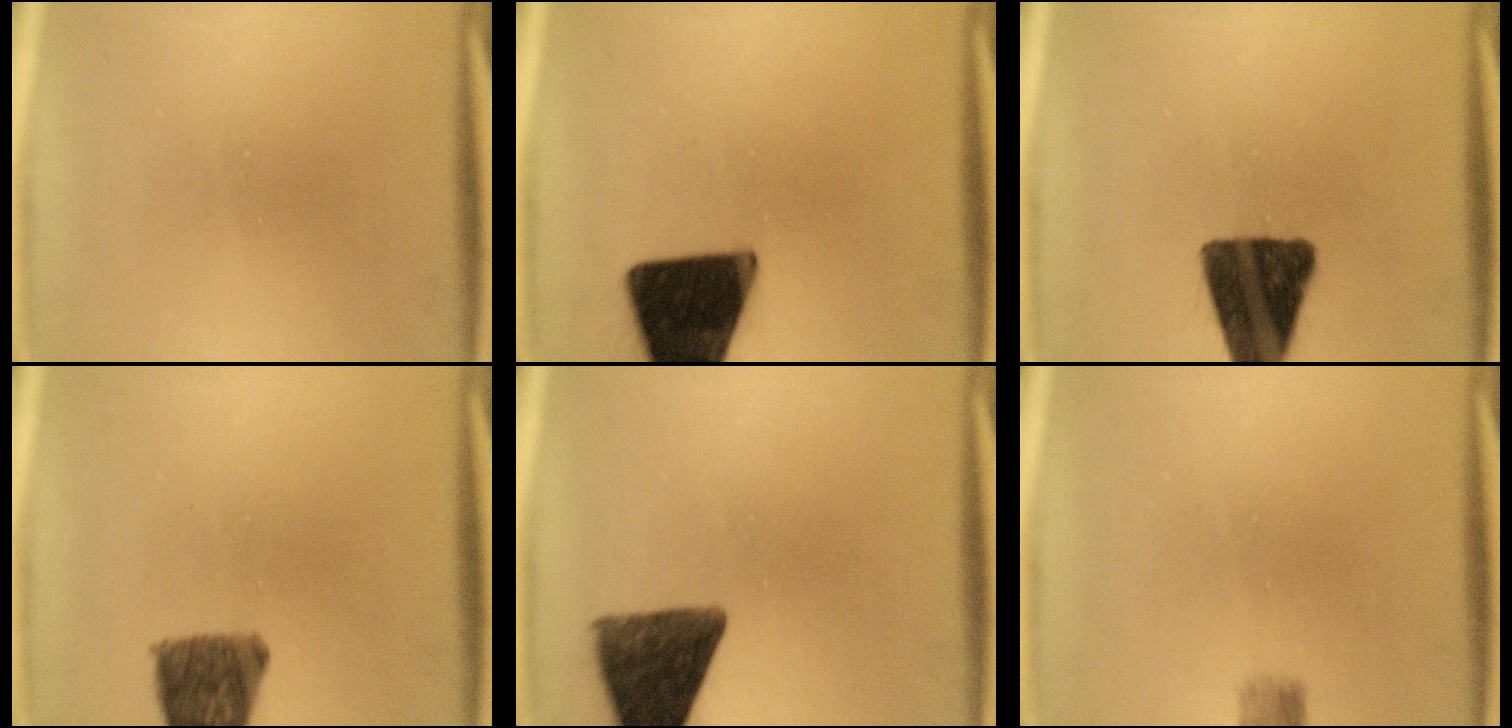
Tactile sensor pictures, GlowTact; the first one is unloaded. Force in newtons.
{"total": 19.6}
{"total": 15.6}
{"total": 10.1}
{"total": 11.2}
{"total": 2.2}